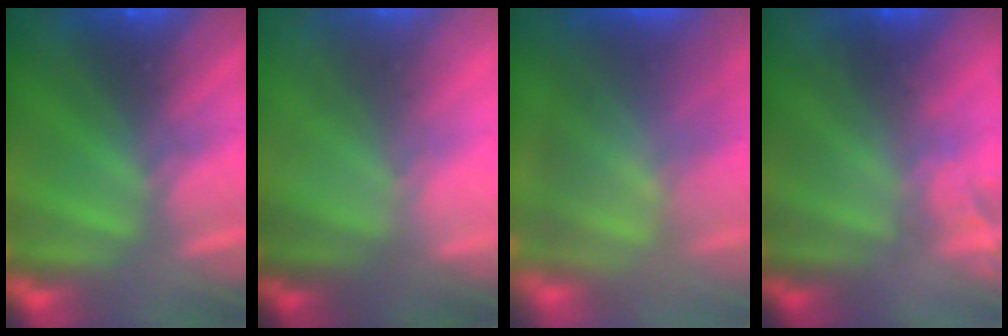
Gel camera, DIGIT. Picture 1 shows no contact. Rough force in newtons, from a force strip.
{"total": 7.4}
{"total": 9.1}
{"total": 2.2}